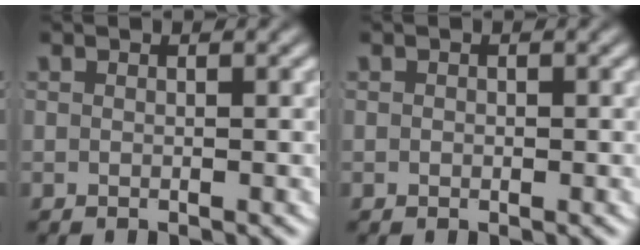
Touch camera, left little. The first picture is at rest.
{"total": 0.0}